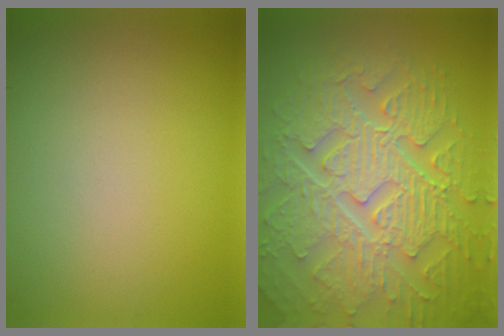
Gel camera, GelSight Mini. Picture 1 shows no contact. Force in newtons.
{"total": 10.4, "press": 7.0, "slide": 7.7}